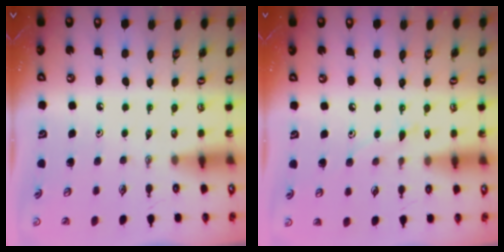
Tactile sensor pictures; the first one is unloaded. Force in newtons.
{"total": 6.0, "press": 5.9, "slide": 0.5}